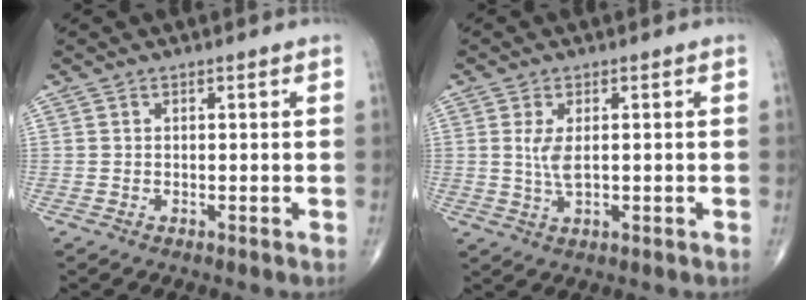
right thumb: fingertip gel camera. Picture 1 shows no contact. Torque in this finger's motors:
{"motor_torque": [2.62, 2.41, 0.68, 0.12, 0.17]}